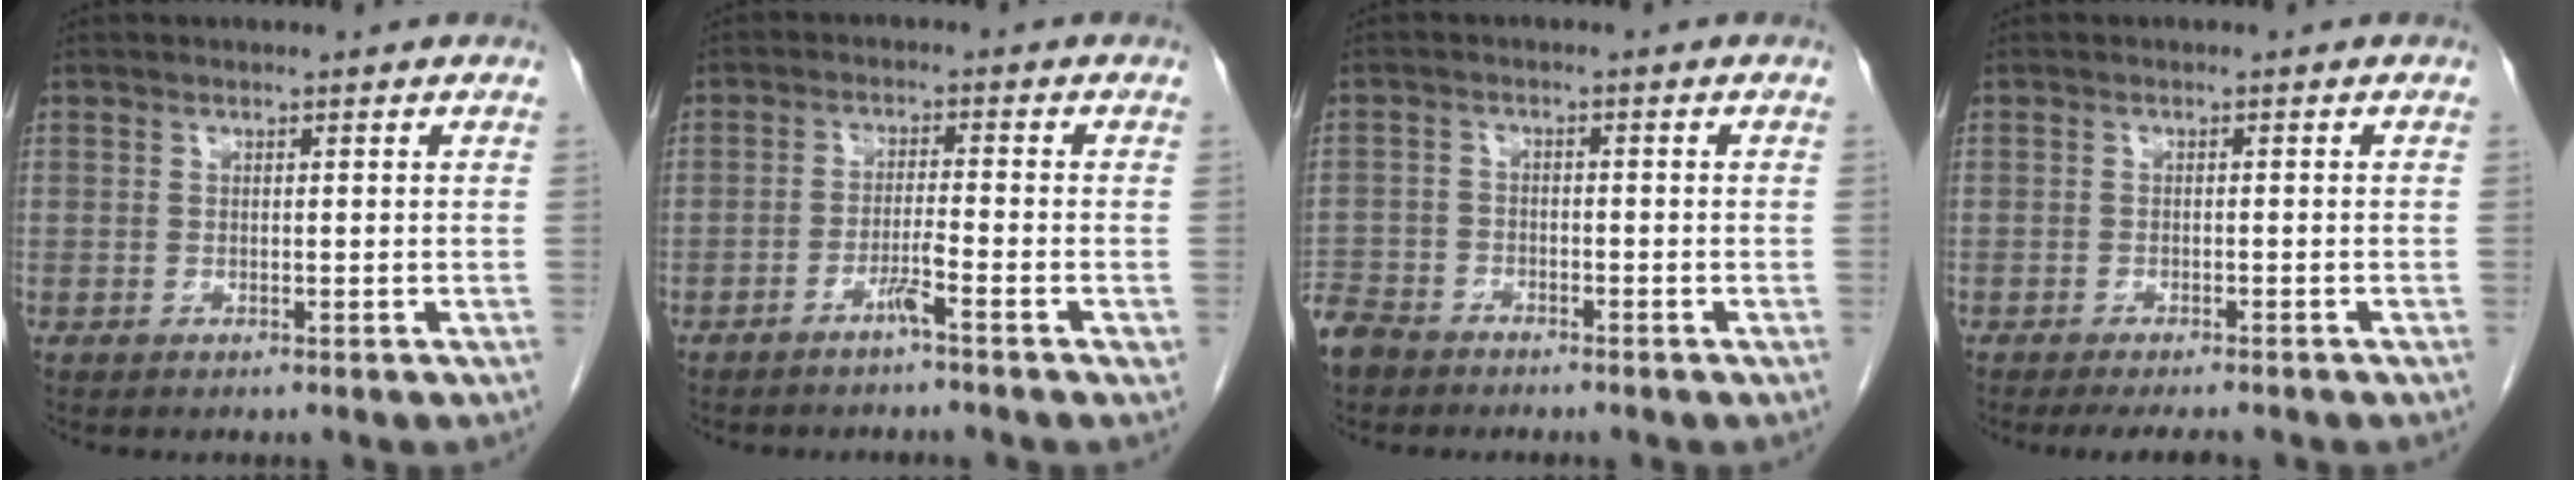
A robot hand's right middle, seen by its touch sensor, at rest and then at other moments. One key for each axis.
{"total": 3.2, "fx": -2.0, "fy": -0.4, "fz": 2.5, "tx": -0.042, "ty": 0.000, "tz": -0.038}
{"total": 5.4, "fx": -4.8, "fy": 2.5, "fz": 0.9, "tx": -0.022, "ty": -0.006, "tz": -0.094}
{"total": 4.8, "fx": -4.2, "fy": 0.8, "fz": 2.3, "tx": -0.027, "ty": -0.008, "tz": -0.059}